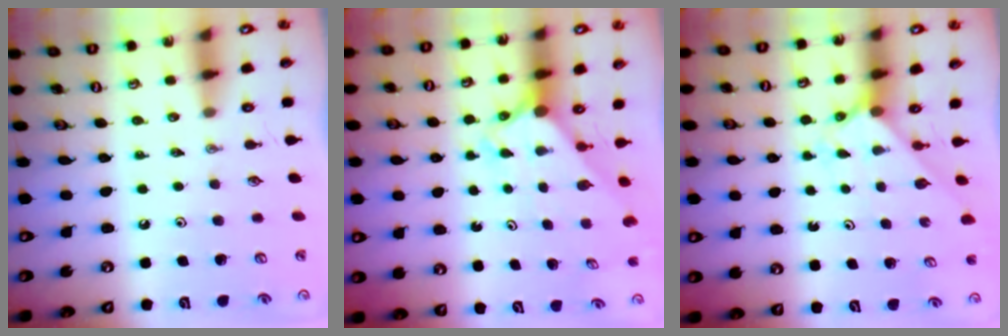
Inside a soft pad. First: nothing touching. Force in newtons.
{"total": 2.7, "press": 2.7, "slide": 0.2}
{"total": 2.3, "press": 2.3, "slide": 0.1}